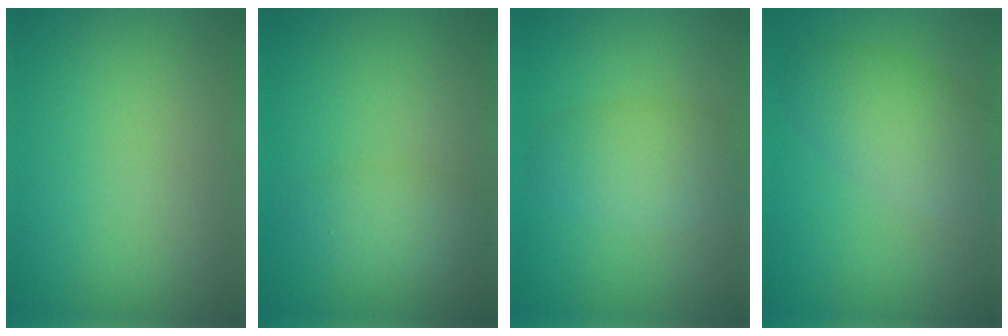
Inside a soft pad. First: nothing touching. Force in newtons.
{"total": 2.2, "press": 2.2, "slide": 0.1}
{"total": 3.9, "press": 3.9, "slide": 0.1}
{"total": 3.7, "press": 3.7, "slide": 0.3}